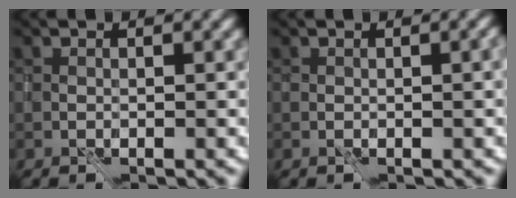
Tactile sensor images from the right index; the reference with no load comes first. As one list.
[{"total": 1.9, "force": [-0.1, 0.7, 1.8], "torque": [-0.013, 0.000, 0.009]}]